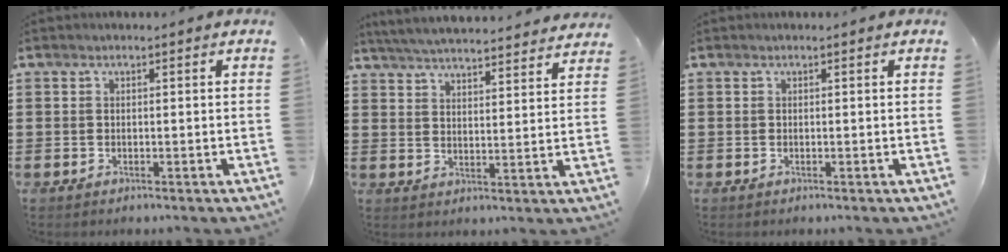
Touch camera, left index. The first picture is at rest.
{"total": 5.2, "force": [5.0, -0.3, 1.0], "torque": [-0.042, -0.032, 0.088]}
{"total": 0.0}